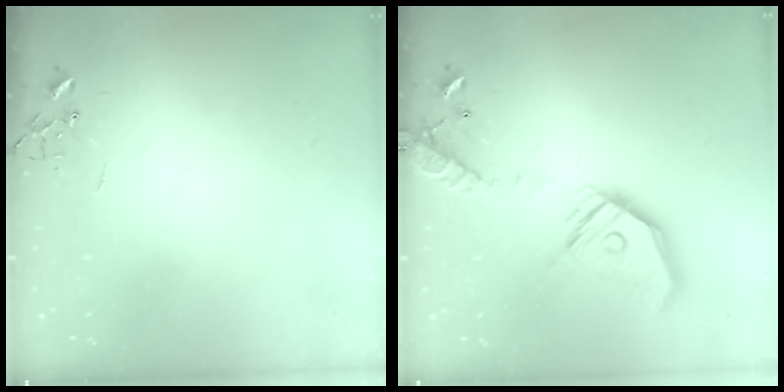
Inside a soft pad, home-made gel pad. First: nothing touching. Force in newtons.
{"total": 18.8, "press": 18.6, "slide": 3.0}